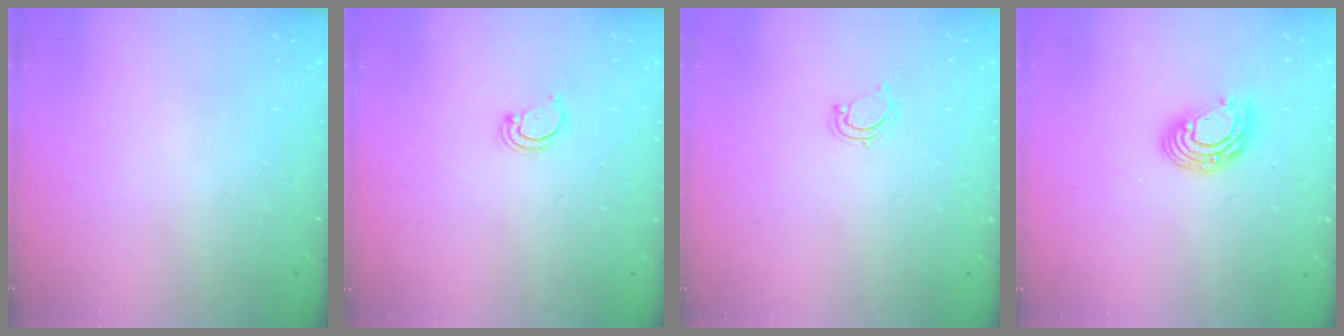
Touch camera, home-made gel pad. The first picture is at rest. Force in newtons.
{"total": 2.4, "press": 2.4, "slide": 0.2}
{"total": 4.7, "press": 4.4, "slide": 1.6}
{"total": 9.8, "press": 9.7, "slide": 1.7}